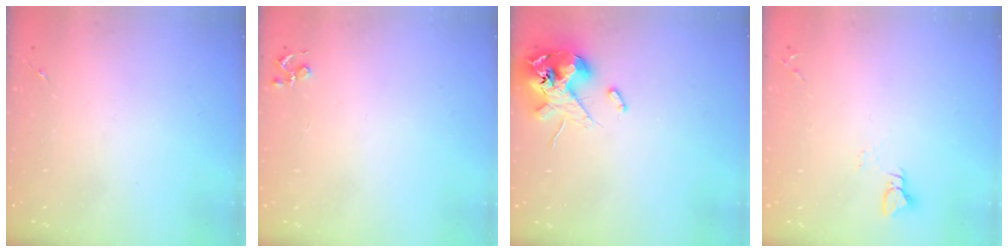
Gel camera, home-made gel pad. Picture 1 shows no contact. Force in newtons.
{"total": 3.9, "press": 3.9, "slide": 0.5}
{"total": 13.1, "press": 12.9, "slide": 2.2}
{"total": 3.0, "press": 3.0, "slide": 0.3}